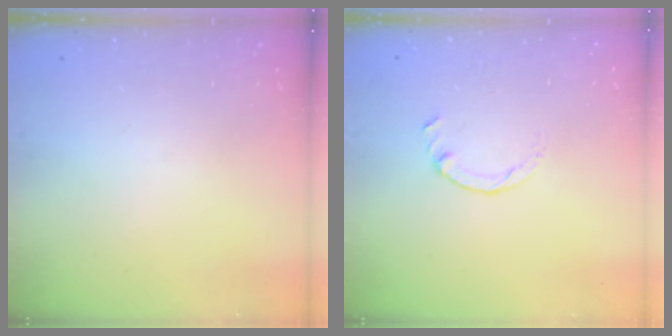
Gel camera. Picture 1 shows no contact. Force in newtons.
{"total": 0.0}